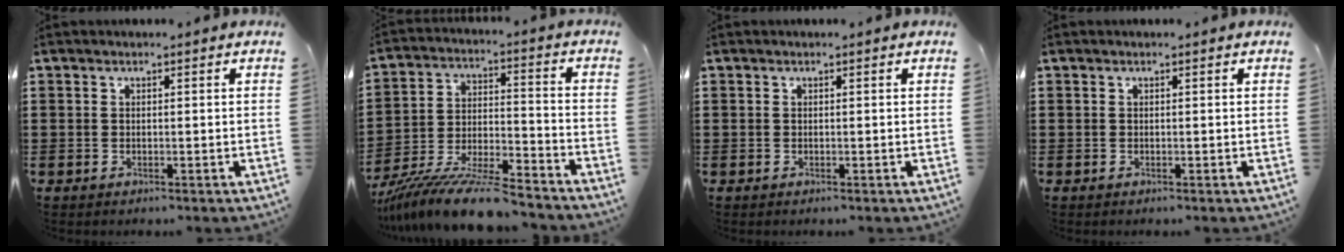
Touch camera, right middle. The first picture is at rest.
{"total": 11.5, "force": [-10.4, 0.7, 4.9], "torque": [-0.086, 0.019, -0.203]}
{"total": 0.0}
{"total": 0.0}